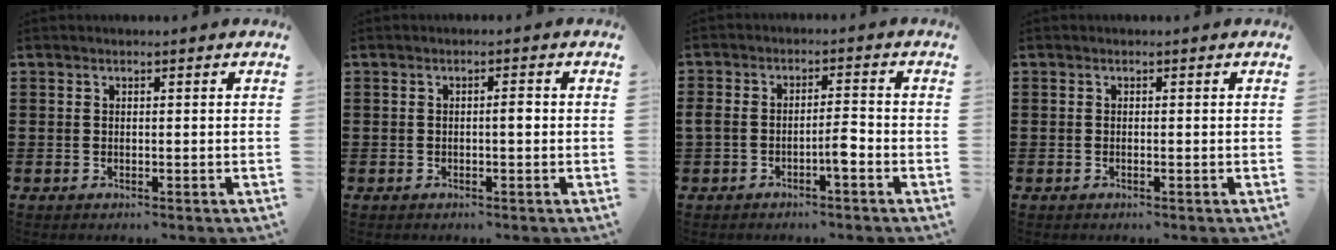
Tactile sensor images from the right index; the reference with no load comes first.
{"total": 1.4, "force": [-0.1, 0.2, 1.3], "torque": [-0.024, 0.002, -0.004]}
{"total": 3.7, "force": [-1.8, 1.4, 3.0], "torque": [-0.055, 0.008, -0.035]}
{"total": 0.0}